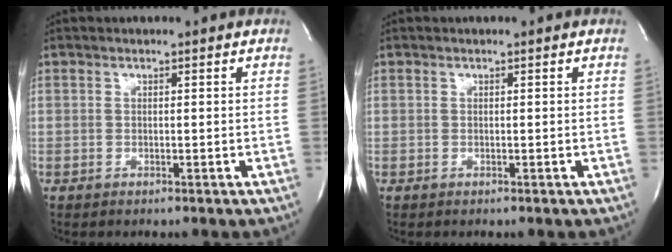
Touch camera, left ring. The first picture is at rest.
{"total": 0.0}